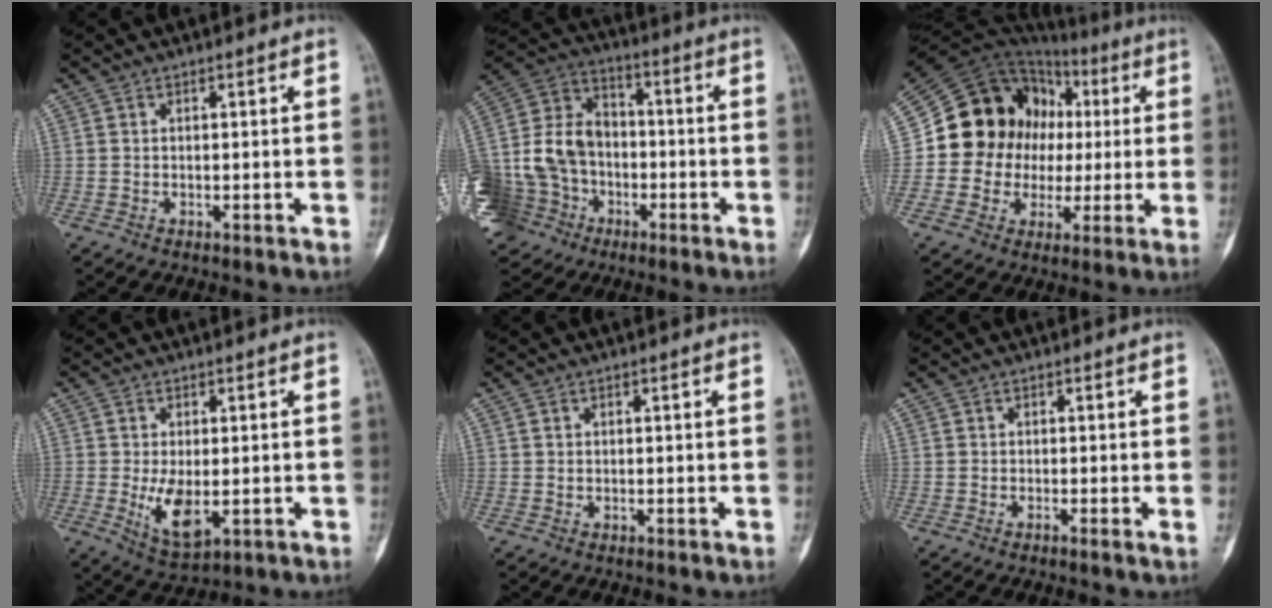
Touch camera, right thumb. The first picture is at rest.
{"total": 24.8, "force": [-7.8, 20.0, 12.4], "torque": [-0.292, 0.069, -0.134]}
{"total": 18.5, "force": [2.0, 16.3, 8.5], "torque": [-0.097, 0.043, 0.047]}
{"total": 7.1, "force": [-1.1, 3.5, 6.1], "torque": [-0.106, -0.017, -0.008]}
{"total": 0.0}
{"total": 0.9, "force": [-0.3, -0.2, 0.8], "torque": [-0.014, -0.001, -0.006]}